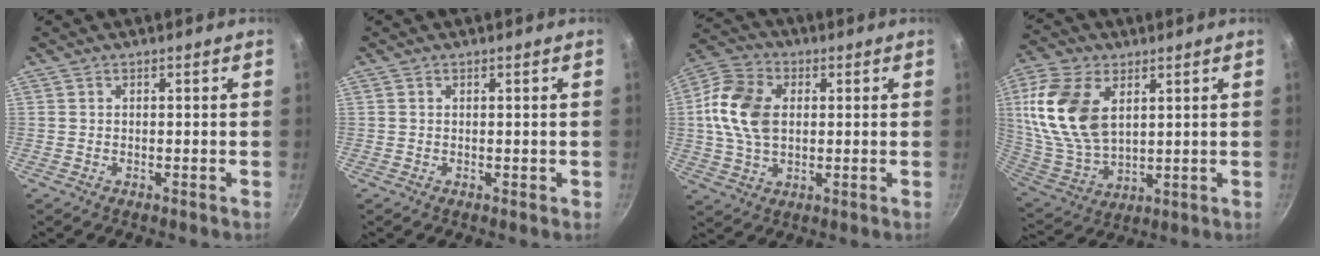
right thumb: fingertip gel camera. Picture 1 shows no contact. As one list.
[{"total": 0.5, "force": [0.0, 0.4, 0.4], "torque": [0.000, 0.002, 0.000]}, {"total": 12.0, "force": [1.7, 7.7, 9.0], "torque": [-0.165, 0.009, 0.024]}, {"total": 17.9, "force": [5.3, 10.9, 13.2], "torque": [-0.252, -0.019, 0.113]}]